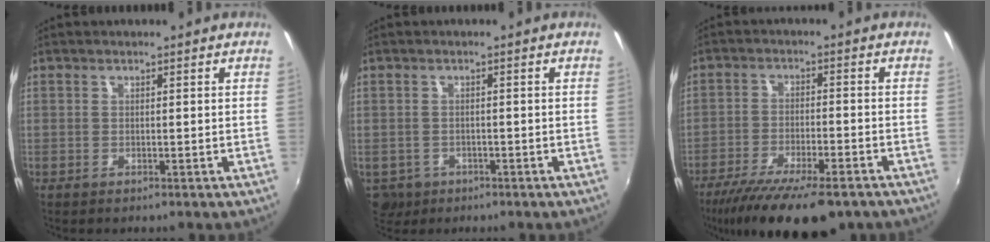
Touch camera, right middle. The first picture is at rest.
{"total": 5.2, "force": [-2.2, 4.3, 1.9], "torque": [-0.046, -0.010, -0.029]}
{"total": 16.7, "force": [-12.7, 4.3, 10.0], "torque": [-0.196, -0.050, -0.200]}